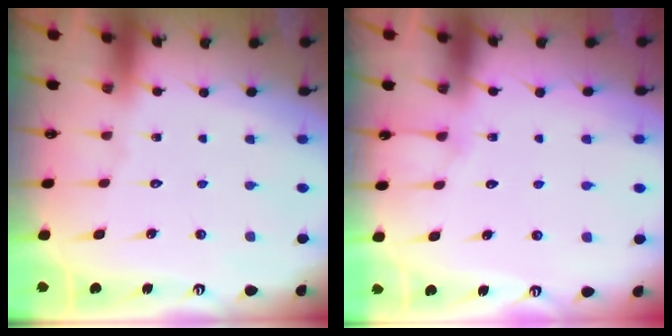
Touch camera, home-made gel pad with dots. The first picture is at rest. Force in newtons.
{"total": 3.9, "press": 3.9, "slide": 0.5}